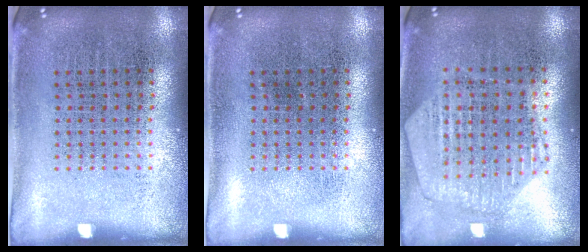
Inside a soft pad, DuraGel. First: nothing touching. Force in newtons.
{"total": 0.0}
{"total": 1.2, "press": 1.2, "slide": 0.2}